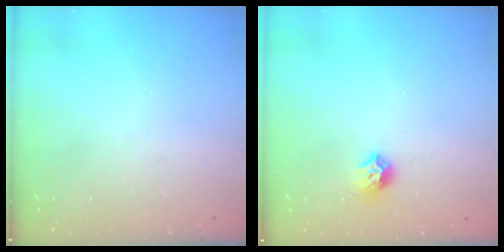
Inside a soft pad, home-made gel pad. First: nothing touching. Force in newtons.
{"total": 7.0, "press": 6.9, "slide": 1.3}